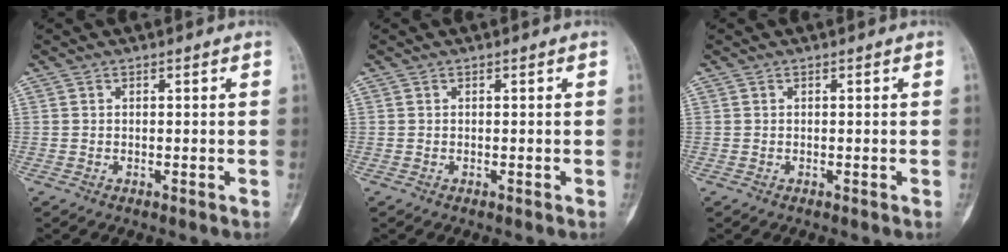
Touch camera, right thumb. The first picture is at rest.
{"total": 0.0}
{"total": 0.0}